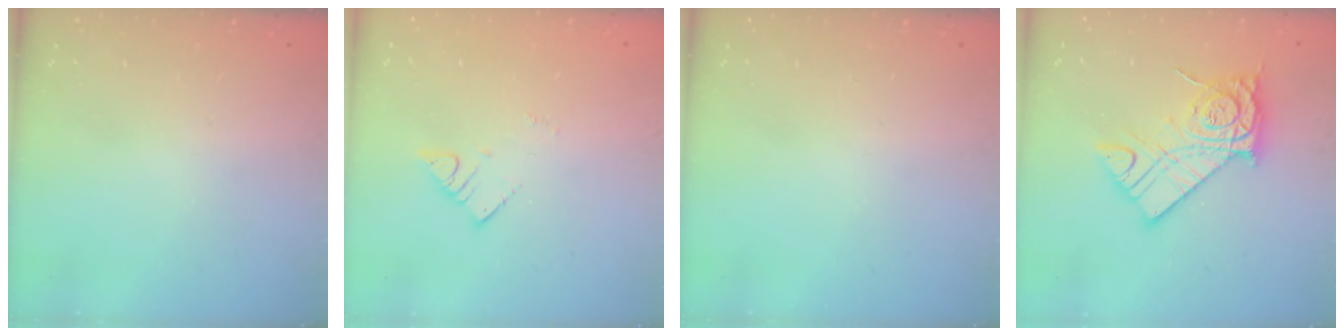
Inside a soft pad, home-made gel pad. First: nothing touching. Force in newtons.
{"total": 2.6, "press": 2.6, "slide": 0.1}
{"total": 0.0}
{"total": 14.9, "press": 14.8, "slide": 1.1}